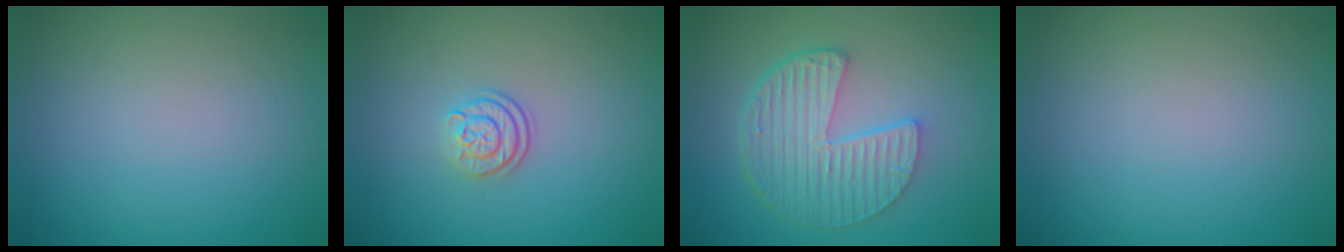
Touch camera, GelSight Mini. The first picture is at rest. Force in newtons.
{"total": 2.4, "press": 1.8, "slide": 1.5}
{"total": 5.9, "press": 4.3, "slide": 4.0}
{"total": 0.0}